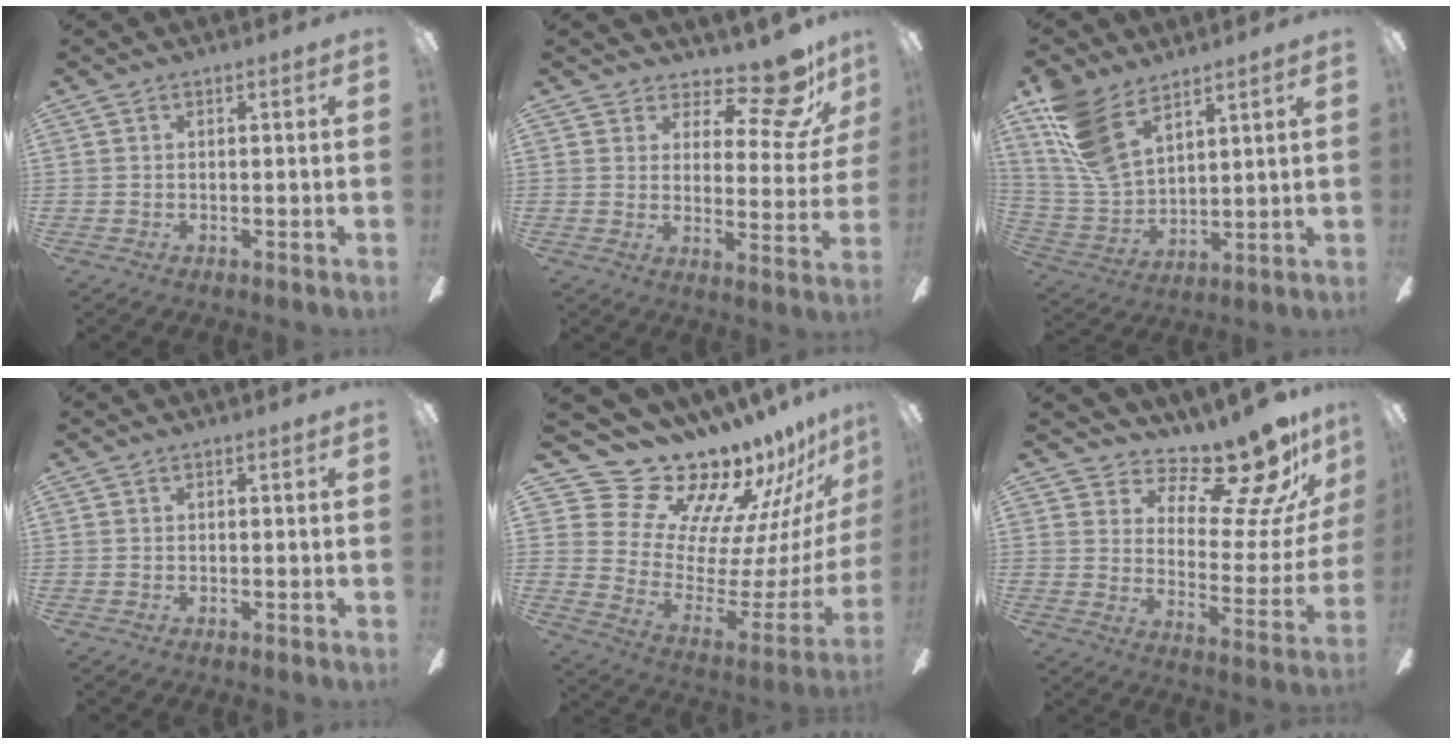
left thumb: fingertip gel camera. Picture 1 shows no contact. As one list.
[{"total": 13.8, "force": [10.8, 4.6, 7.3], "torque": [-0.108, -0.084, 0.184]}, {"total": 14.2, "force": [9.4, 7.0, 7.9], "torque": [-0.198, -0.036, 0.182]}, {"total": 0.0}, {"total": 21.3, "force": [19.4, 7.3, 4.9], "torque": [-0.080, -0.181, 0.367]}, {"total": 17.5, "force": [13.7, 5.8, 9.3], "torque": [-0.127, -0.121, 0.223]}]